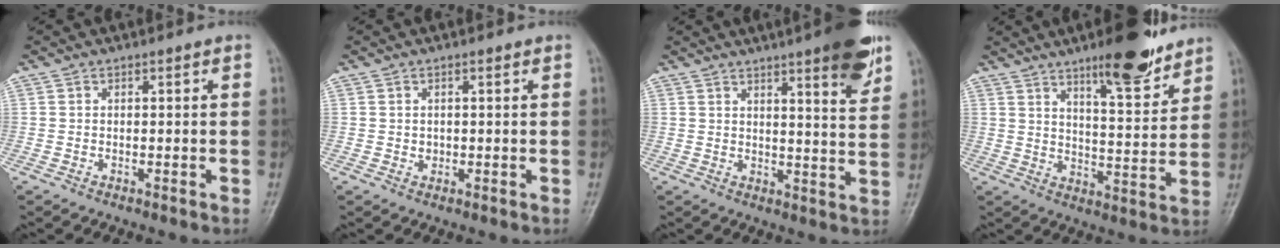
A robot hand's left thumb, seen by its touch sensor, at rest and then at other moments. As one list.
[{"total": 1.0, "force": [0.2, 0.9, 0.5], "torque": [0.000, 0.000, 0.005]}, {"total": 10.5, "force": [6.6, 1.4, 8.1], "torque": [-0.093, -0.035, 0.085]}, {"total": 12.7, "force": [9.1, 3.0, 8.3], "torque": [-0.100, -0.061, 0.143]}]